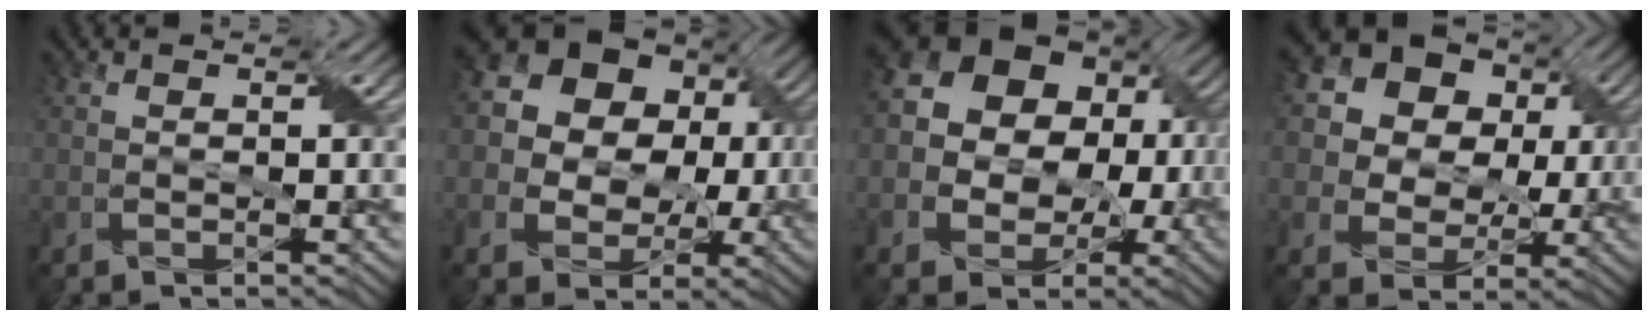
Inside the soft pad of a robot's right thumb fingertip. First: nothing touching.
{"total": 17.4, "force": [3.1, 14.5, 9.0], "torque": [-0.212, 0.034, 0.047]}
{"total": 17.2, "force": [1.2, 14.1, 9.9], "torque": [-0.200, 0.014, 0.009]}
{"total": 16.6, "force": [5.5, 13.4, 8.1], "torque": [-0.220, 0.055, 0.106]}